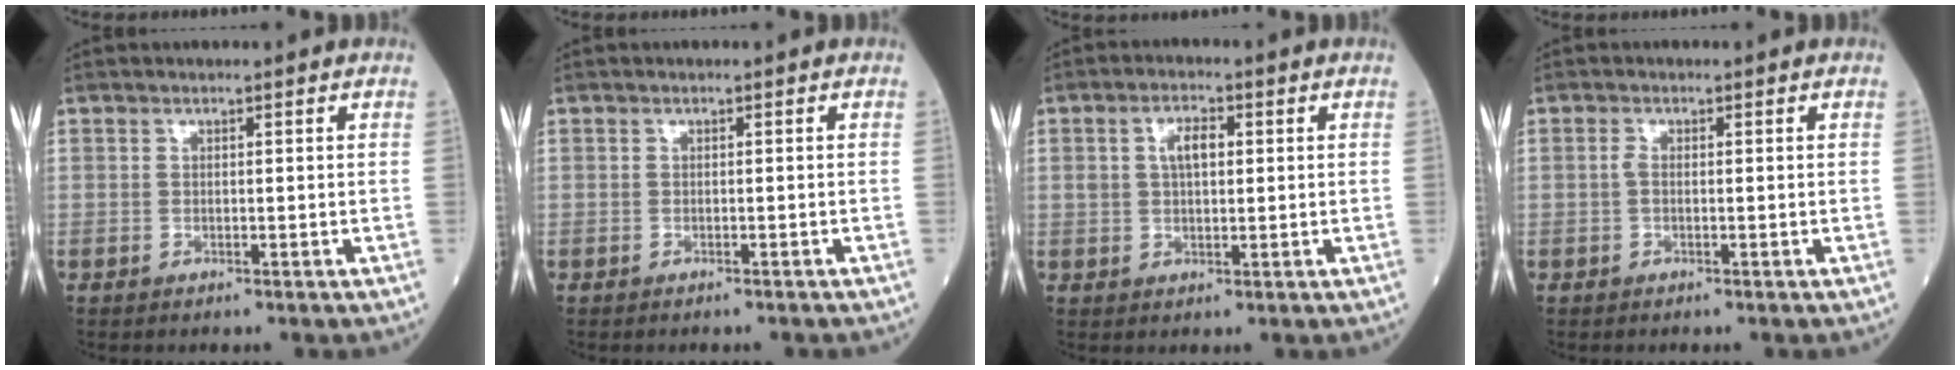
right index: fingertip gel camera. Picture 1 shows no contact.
{"total": 1.2, "force": [-1.1, 0.0, 0.3], "torque": [-0.006, -0.001, -0.014]}
{"total": 3.9, "force": [0.9, 1.8, 3.4], "torque": [-0.067, 0.012, 0.019]}
{"total": 1.0, "force": [-0.1, 0.3, 0.9], "torque": [-0.021, 0.001, -0.005]}